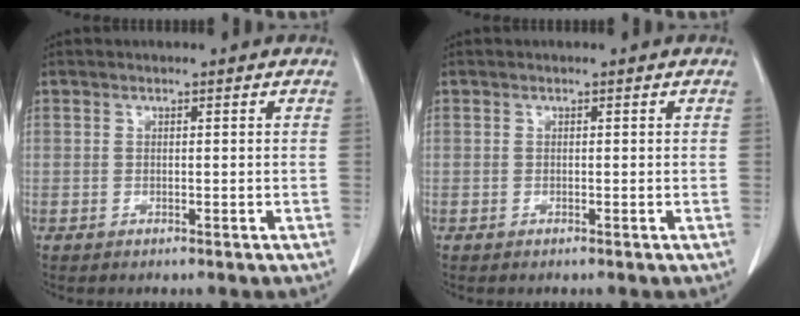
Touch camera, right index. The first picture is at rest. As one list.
[{"total": 0.0}]